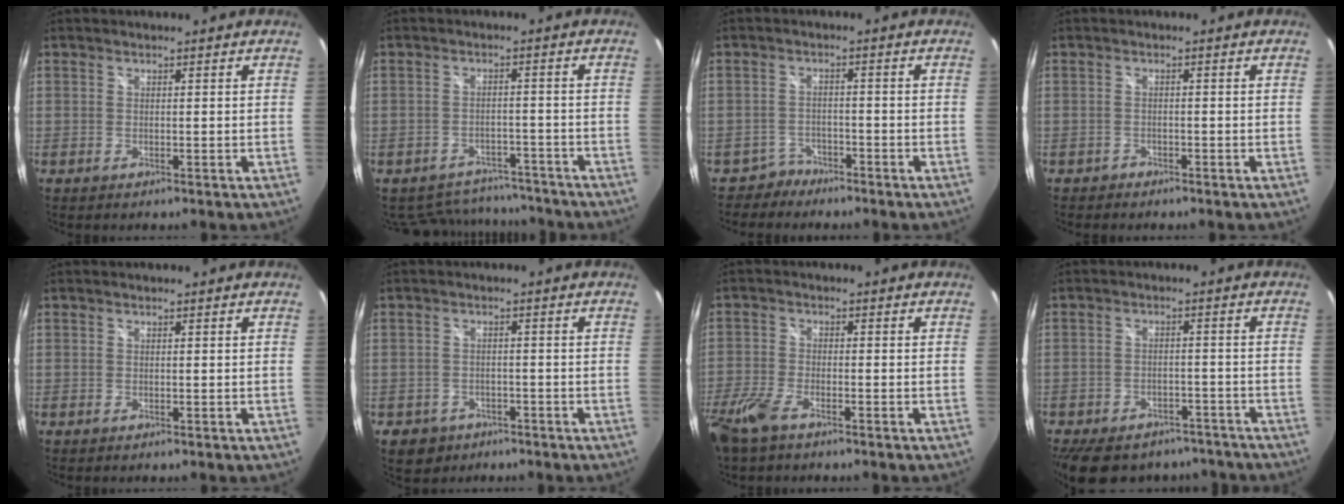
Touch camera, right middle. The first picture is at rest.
{"total": 11.0, "force": [-9.5, 5.1, 2.4], "torque": [-0.062, 0.021, -0.116]}
{"total": 3.1, "force": [-2.5, 1.6, -0.6], "torque": [0.008, 0.012, -0.047]}
{"total": 1.2, "force": [-1.0, 0.6, 0.0], "torque": [-0.006, 0.003, -0.018]}
{"total": 0.0}
{"total": 5.3, "force": [-2.9, 4.1, 1.4], "torque": [-0.041, 0.002, -0.037]}
{"total": 8.6, "force": [-5.8, 3.2, 5.4], "torque": [-0.142, -0.024, -0.119]}
{"total": 19.7, "force": [-15.6, 9.3, 7.6], "torque": [-0.175, 0.011, -0.201]}